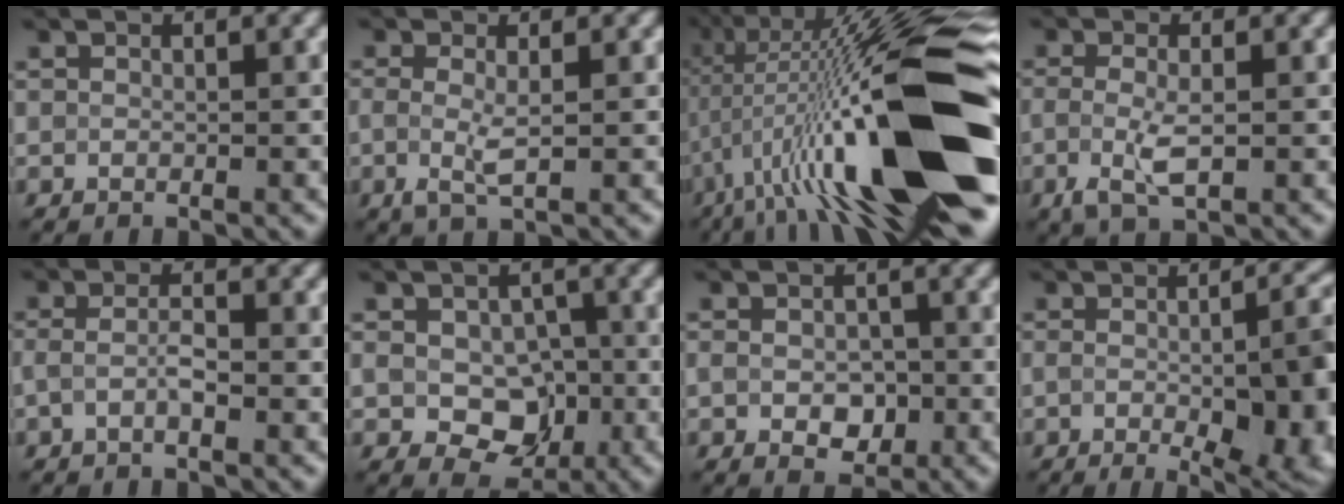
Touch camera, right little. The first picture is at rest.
{"total": 1.9, "force": [-0.2, 0.3, 1.9], "torque": [-0.043, -0.006, 0.000]}
{"total": 19.2, "force": [-3.5, 4.4, 18.3], "torque": [-0.291, 0.024, -0.063]}
{"total": 2.8, "force": [-0.6, 0.9, 2.6], "torque": [-0.062, -0.011, -0.010]}
{"total": 1.6, "force": [-0.6, 0.3, 1.5], "torque": [-0.032, 0.001, -0.014]}
{"total": 5.8, "force": [-1.2, 4.1, 3.9], "torque": [-0.070, -0.010, -0.016]}
{"total": 3.1, "force": [-0.9, 2.1, 2.1], "torque": [-0.041, -0.006, -0.010]}
{"total": 13.2, "force": [-1.7, 5.6, 11.9], "torque": [-0.101, -0.010, -0.014]}